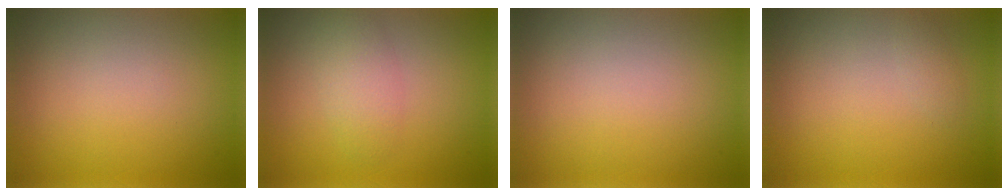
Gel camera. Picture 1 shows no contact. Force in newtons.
{"total": 2.6, "press": 2.6, "slide": 0.2}
{"total": 0.0}
{"total": 0.7, "press": 0.7, "slide": 0.0}